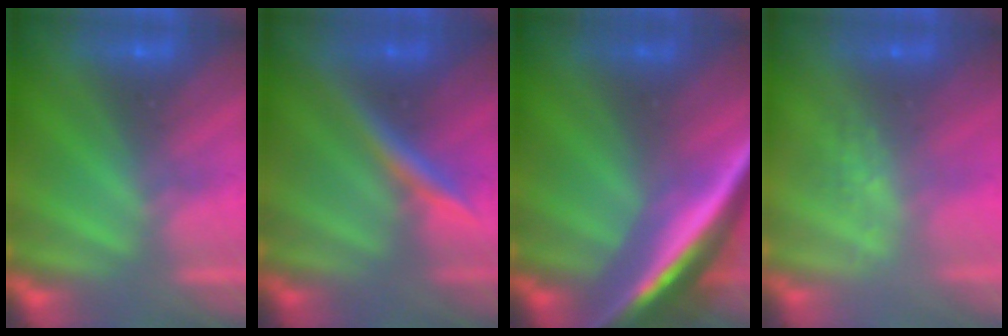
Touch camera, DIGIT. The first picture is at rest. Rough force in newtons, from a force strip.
{"total": 2.5}
{"total": 7.5}
{"total": 2.7}